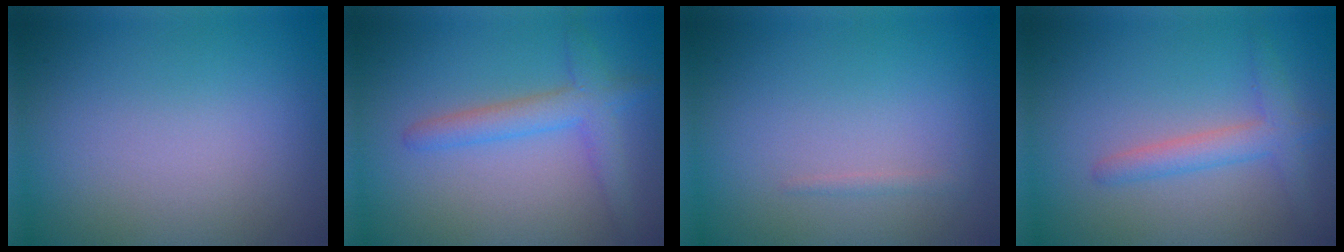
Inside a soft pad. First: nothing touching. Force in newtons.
{"total": 3.2, "press": 3.2, "slide": 0.1}
{"total": 0.6, "press": 0.6, "slide": 0.0}
{"total": 2.7, "press": 2.7, "slide": 0.2}